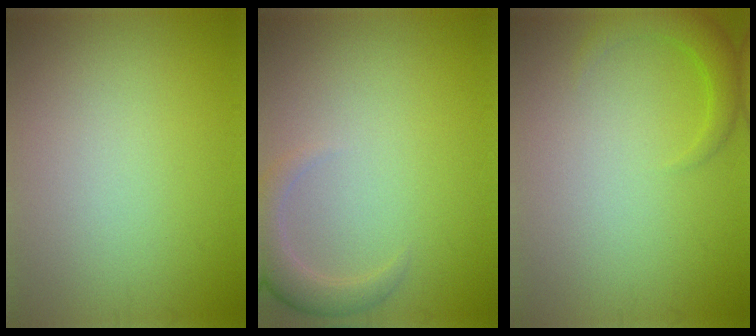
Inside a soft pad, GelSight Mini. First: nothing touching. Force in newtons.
{"total": 2.7, "press": 2.6, "slide": 0.5}
{"total": 2.5, "press": 2.5, "slide": 0.3}